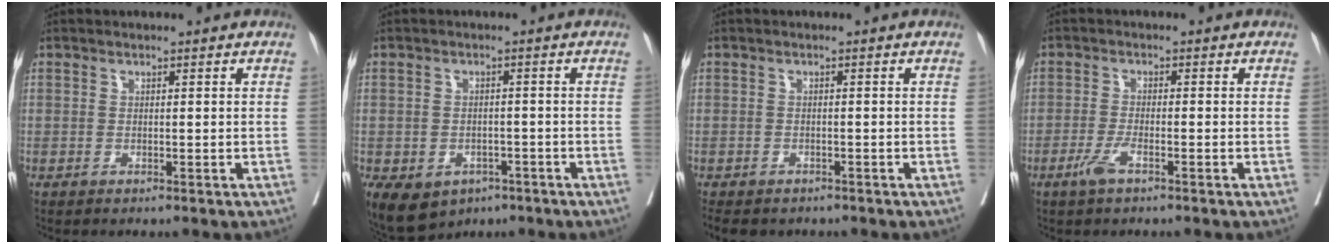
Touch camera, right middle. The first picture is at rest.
{"total": 9.1, "force": [-4.9, 6.6, 3.9], "torque": [-0.082, 0.003, -0.061]}
{"total": 6.8, "force": [-5.3, 3.5, 2.3], "torque": [-0.042, -0.005, -0.072]}
{"total": 2.8, "force": [-1.7, 0.5, 2.2], "torque": [-0.049, -0.002, -0.036]}